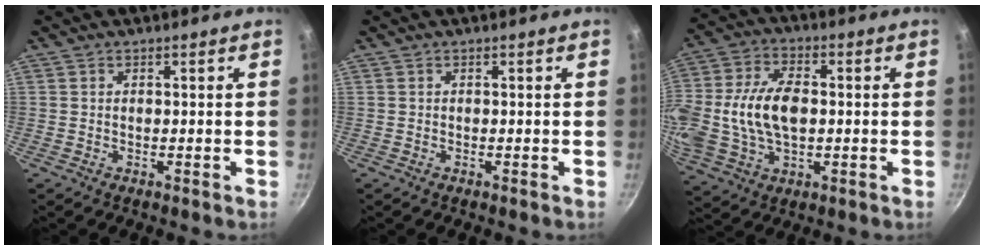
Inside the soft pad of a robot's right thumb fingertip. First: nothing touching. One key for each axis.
{"total": 0.0}
{"total": 18.0, "fx": -0.1, "fy": 11.1, "fz": 14.2, "tx": -0.315, "ty": 0.010, "tz": 0.006}